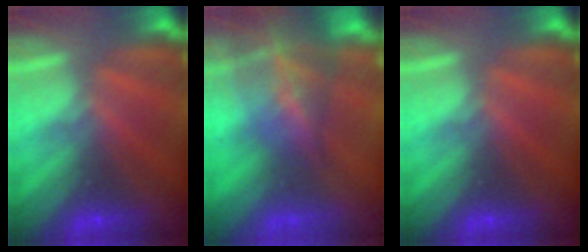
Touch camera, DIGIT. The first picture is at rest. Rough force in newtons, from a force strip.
{"total": 7.6}
{"total": 0.0}